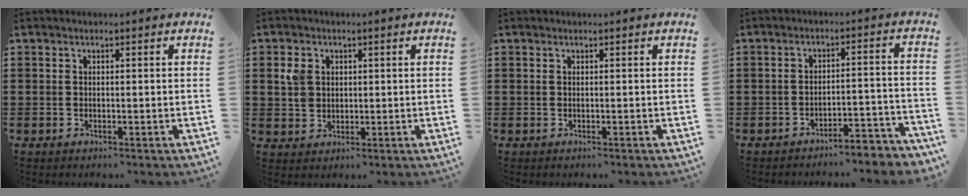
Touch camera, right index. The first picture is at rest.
{"total": 3.6, "force": [1.0, 3.0, 1.7], "torque": [-0.046, 0.013, 0.016]}
{"total": 0.0}
{"total": 4.0, "force": [-3.8, 0.0, 1.1], "torque": [-0.022, -0.001, -0.080]}